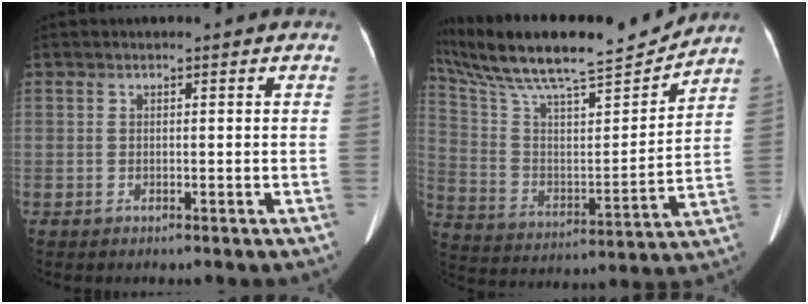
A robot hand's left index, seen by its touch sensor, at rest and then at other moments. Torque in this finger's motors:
{"motor_torque": [0.75, -1.39, 0.34, 0.14]}